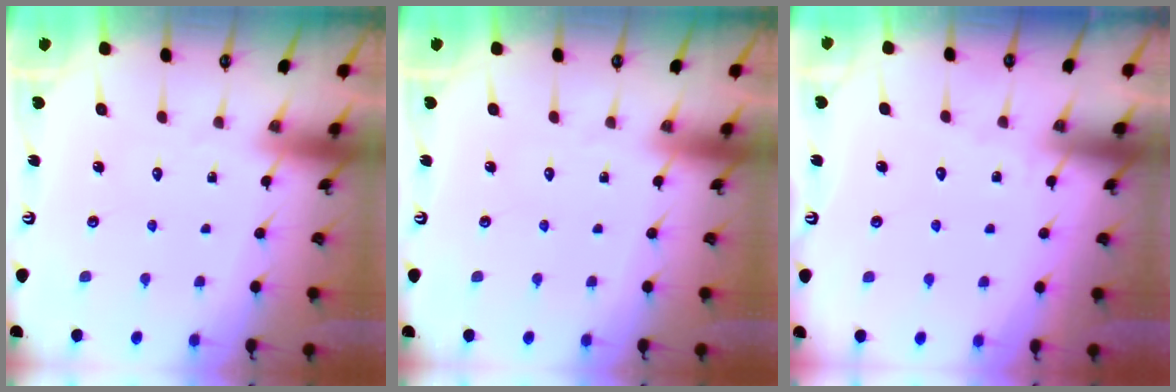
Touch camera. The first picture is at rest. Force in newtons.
{"total": 0.0}
{"total": 1.8, "press": 1.7, "slide": 0.3}